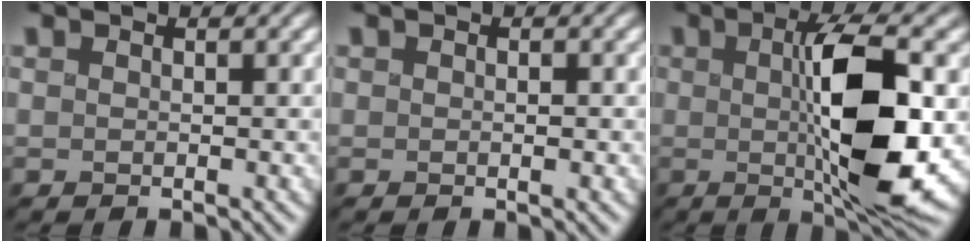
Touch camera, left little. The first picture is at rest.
{"total": 1.0, "force": [-0.8, -0.5, -0.3], "torque": [-0.006, -0.007, 0.011]}
{"total": 9.2, "force": [-0.6, 2.1, 8.9], "torque": [-0.151, -0.006, 0.009]}